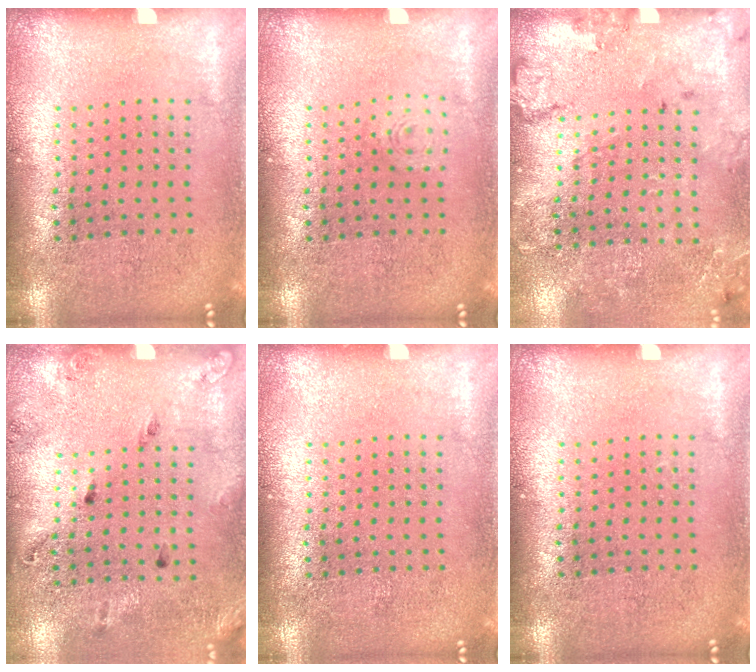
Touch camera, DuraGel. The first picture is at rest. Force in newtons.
{"total": 0.7, "press": 0.7, "slide": 0.2}
{"total": 1.8, "press": 1.6, "slide": 0.8}
{"total": 1.8, "press": 1.0, "slide": 1.5}
{"total": 0.0}
{"total": 0.0}